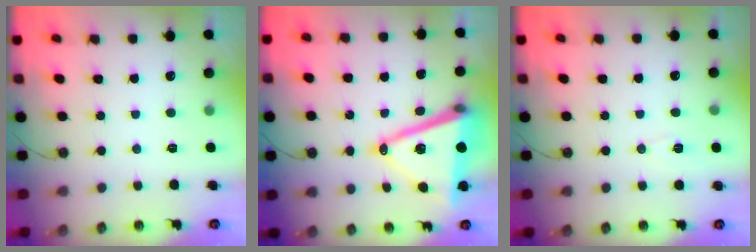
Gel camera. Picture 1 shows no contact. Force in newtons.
{"total": 18.0, "press": 17.6, "slide": 3.7}
{"total": 4.1, "press": 3.1, "slide": 2.6}